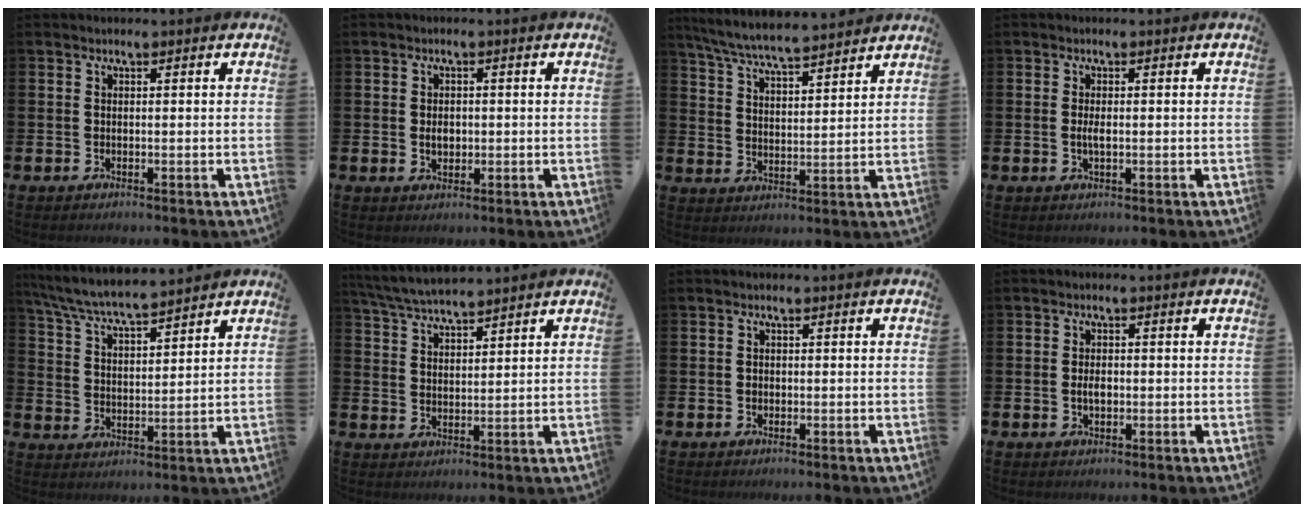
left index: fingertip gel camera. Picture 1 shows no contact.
{"total": 2.2, "force": [0.0, 1.5, 1.5], "torque": [-0.007, -0.002, -0.007]}
{"total": 6.8, "force": [6.6, 0.2, 1.8], "torque": [-0.059, -0.039, 0.117]}
{"total": 1.6, "force": [-0.1, 0.6, 1.5], "torque": [-0.021, -0.001, -0.005]}
{"total": 6.7, "force": [6.4, 0.3, 1.7], "torque": [-0.060, -0.038, 0.113]}
{"total": 5.3, "force": [5.2, 0.3, 1.0], "torque": [-0.040, -0.022, 0.095]}
{"total": 0.7, "force": [-0.1, 0.7, 0.2], "torque": [0.011, -0.001, -0.006]}
{"total": 2.1, "force": [-0.2, 1.3, 1.7], "torque": [-0.017, 0.000, -0.009]}